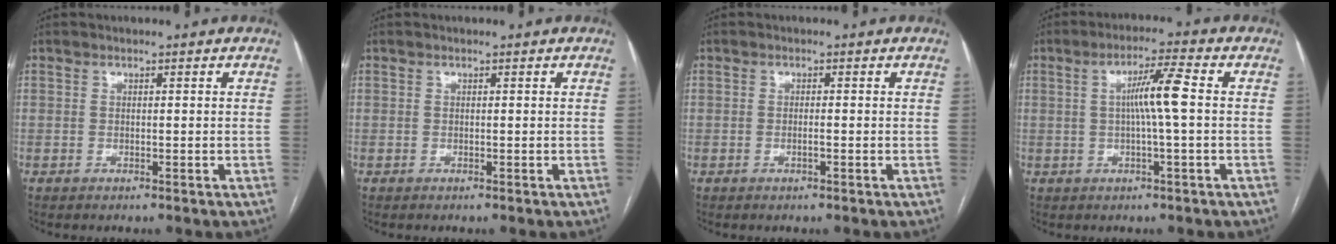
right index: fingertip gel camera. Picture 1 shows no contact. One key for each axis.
{"total": 0.0}
{"total": 1.0, "fx": -0.3, "fy": 0.1, "fz": 0.9, "tx": -0.018, "ty": 0.000, "tz": -0.005}
{"total": 6.4, "fx": 0.4, "fy": -0.4, "fz": 6.4, "tx": -0.112, "ty": 0.009, "tz": 0.006}